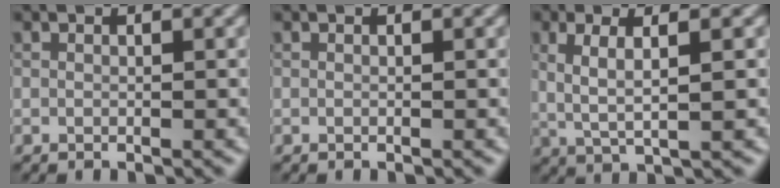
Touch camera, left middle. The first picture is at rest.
{"total": 0.0}
{"total": 3.6, "force": [0.6, 0.8, 3.4], "torque": [-0.065, 0.005, 0.022]}